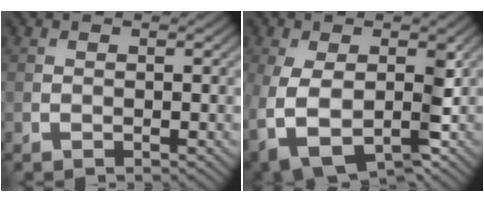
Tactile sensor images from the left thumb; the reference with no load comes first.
{"total": 8.5, "force": [-2.2, 5.0, 6.5], "torque": [-0.145, -0.028, -0.032]}